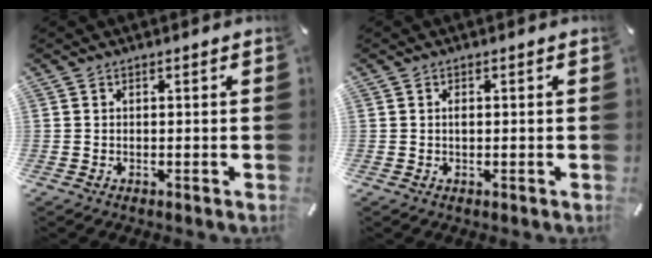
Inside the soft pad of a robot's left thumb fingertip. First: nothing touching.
{"total": 0.9, "force": [0.0, 0.4, 0.8], "torque": [-0.017, 0.001, 0.000]}